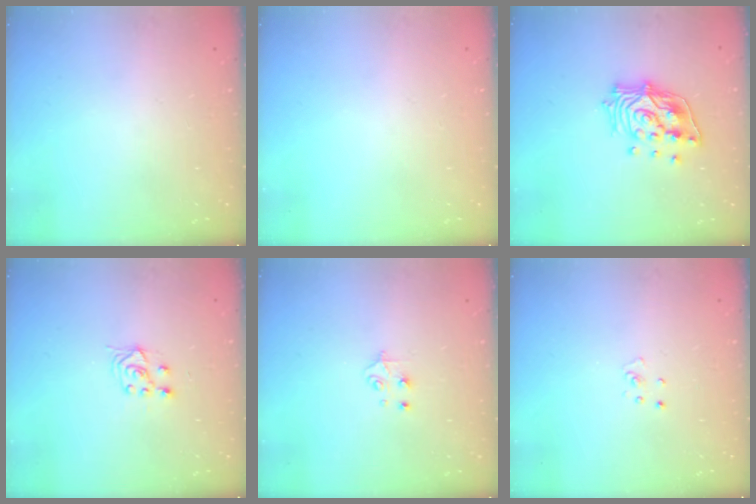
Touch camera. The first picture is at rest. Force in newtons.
{"total": 0.0}
{"total": 14.9, "press": 14.8, "slide": 2.2}
{"total": 4.2, "press": 4.1, "slide": 1.1}
{"total": 4.4, "press": 4.4, "slide": 0.4}
{"total": 2.3, "press": 2.3, "slide": 0.2}